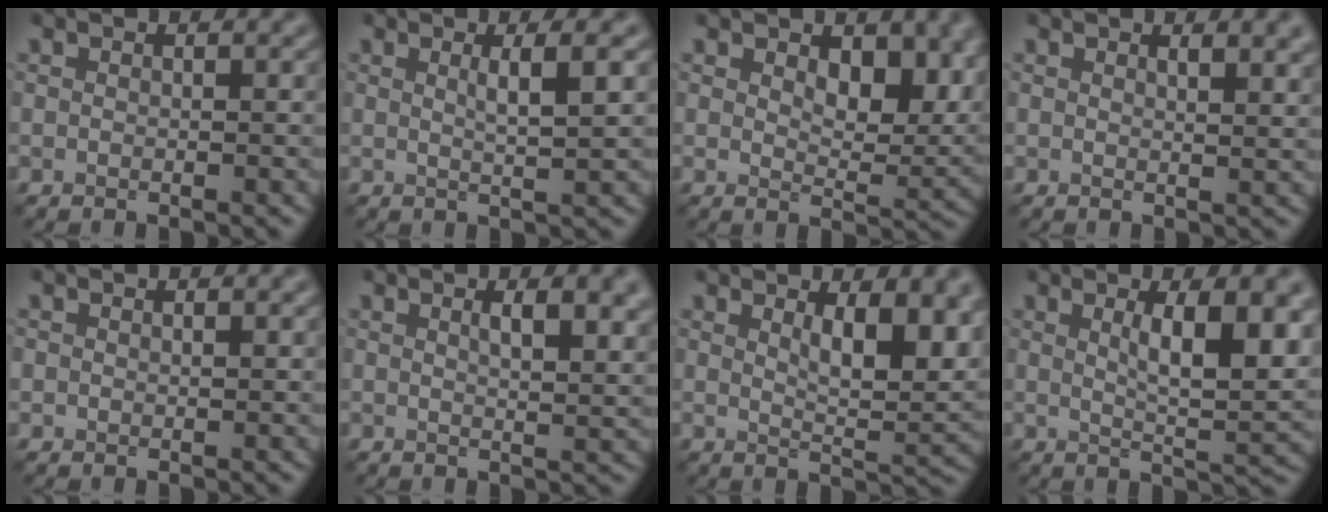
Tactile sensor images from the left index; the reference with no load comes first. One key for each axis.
{"total": 3.1, "fx": 0.9, "fy": 0.7, "fz": 2.9, "tx": -0.036, "ty": 0.002, "tz": 0.011}
{"total": 6.0, "fx": 2.4, "fy": 3.4, "fz": 4.3, "tx": -0.062, "ty": -0.015, "tz": 0.036}
{"total": 3.2, "fx": 1.9, "fy": 1.2, "fz": 2.3, "tx": -0.012, "ty": 0.004, "tz": 0.022}
{"total": 0.5, "fx": 0.3, "fy": 0.4, "fz": 0.2, "tx": -0.002, "ty": -0.003, "tz": 0.003}
{"total": 5.0, "fx": 1.9, "fy": 1.8, "fz": 4.3, "tx": -0.044, "ty": 0.008, "tz": 0.023}
{"total": 6.4, "fx": 2.4, "fy": 2.1, "fz": 5.6, "tx": -0.082, "ty": -0.009, "tz": 0.043}
{"total": 7.9, "fx": 2.0, "fy": 2.2, "fz": 7.3, "tx": -0.101, "ty": -0.008, "tz": 0.037}